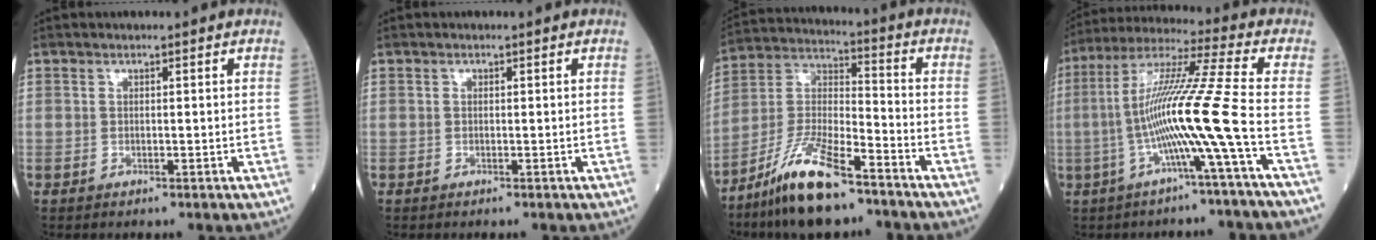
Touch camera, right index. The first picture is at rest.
{"total": 0.0}
{"total": 13.8, "force": [-9.8, 2.5, 9.4], "torque": [-0.197, -0.009, -0.181]}
{"total": 13.8, "force": [-3.6, -2.8, 13.0], "torque": [-0.253, 0.008, -0.072]}